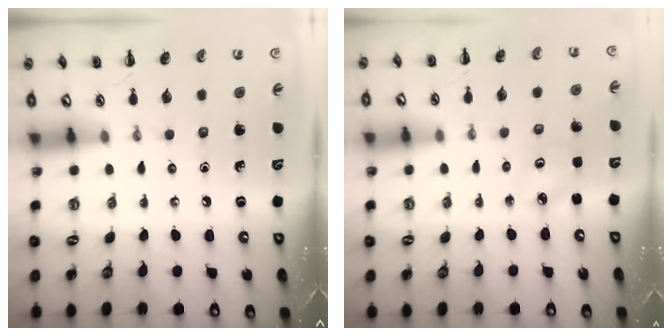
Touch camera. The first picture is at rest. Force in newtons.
{"total": 2.3, "press": 2.2, "slide": 0.6}